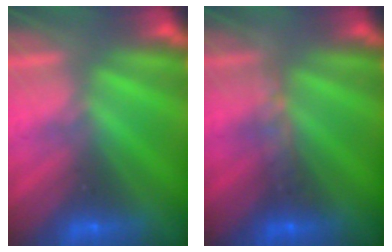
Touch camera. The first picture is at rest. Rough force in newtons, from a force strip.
{"total": 2.9}